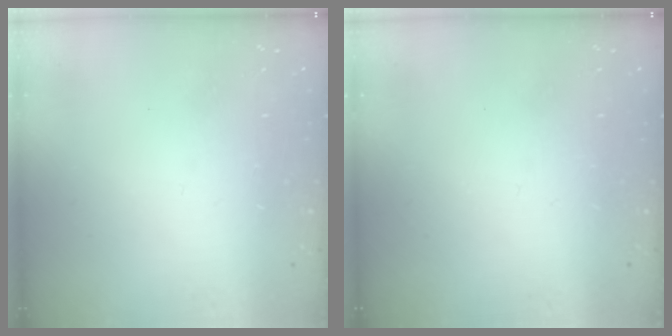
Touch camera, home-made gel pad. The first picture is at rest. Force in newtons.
{"total": 0.0}